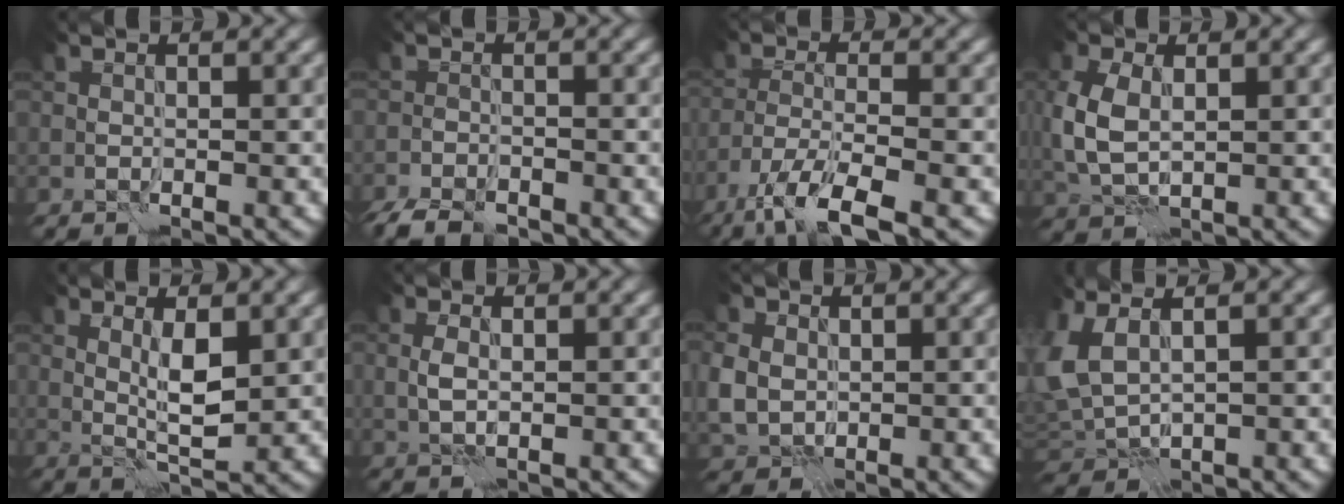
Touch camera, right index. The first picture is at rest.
{"total": 4.3, "force": [-3.7, 1.5, 1.6], "torque": [-0.024, -0.017, -0.072]}
{"total": 7.2, "force": [-4.9, 1.8, 5.0], "torque": [-0.092, -0.009, -0.095]}
{"total": 4.4, "force": [0.6, 2.9, 3.2], "torque": [-0.089, 0.000, 0.013]}
{"total": 2.9, "force": [1.0, 0.6, 2.6], "torque": [-0.050, -0.008, 0.021]}
{"total": 1.1, "force": [0.3, 0.6, 0.9], "torque": [-0.022, -0.001, 0.004]}
{"total": 3.7, "force": [0.4, 3.3, 1.8], "torque": [-0.044, -0.001, 0.010]}
{"total": 4.9, "force": [1.2, 2.9, 3.7], "torque": [-0.101, -0.006, 0.026]}